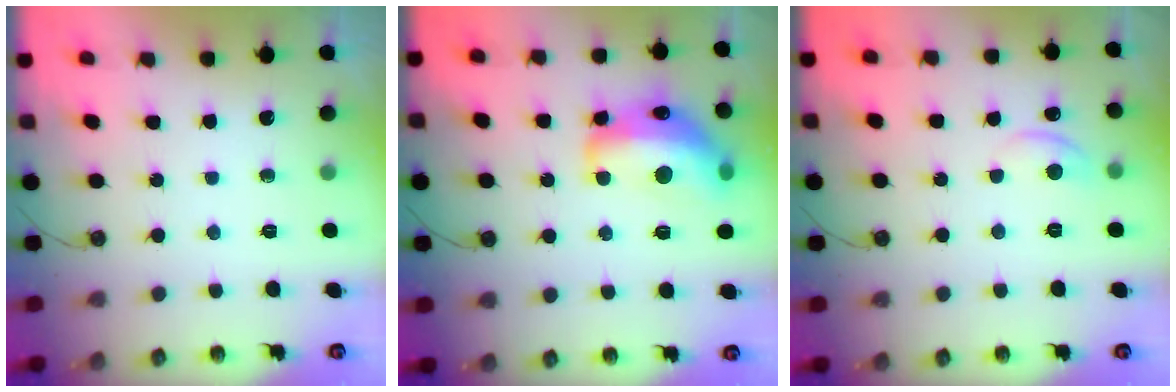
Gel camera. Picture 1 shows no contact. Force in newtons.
{"total": 12.7, "press": 12.7, "slide": 0.9}
{"total": 2.6, "press": 2.6, "slide": 0.5}